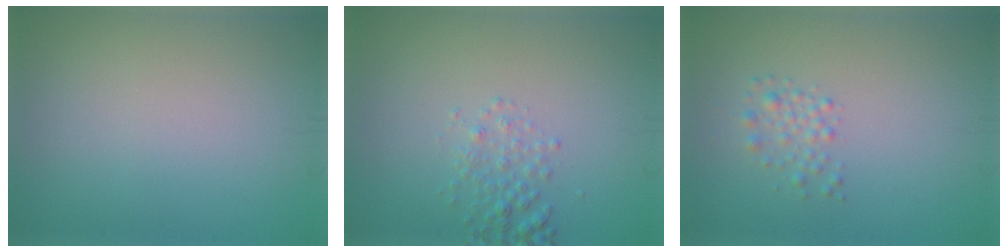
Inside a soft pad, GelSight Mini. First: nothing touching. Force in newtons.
{"total": 1.7, "press": 1.7, "slide": 0.1}
{"total": 1.5, "press": 1.5, "slide": 0.1}